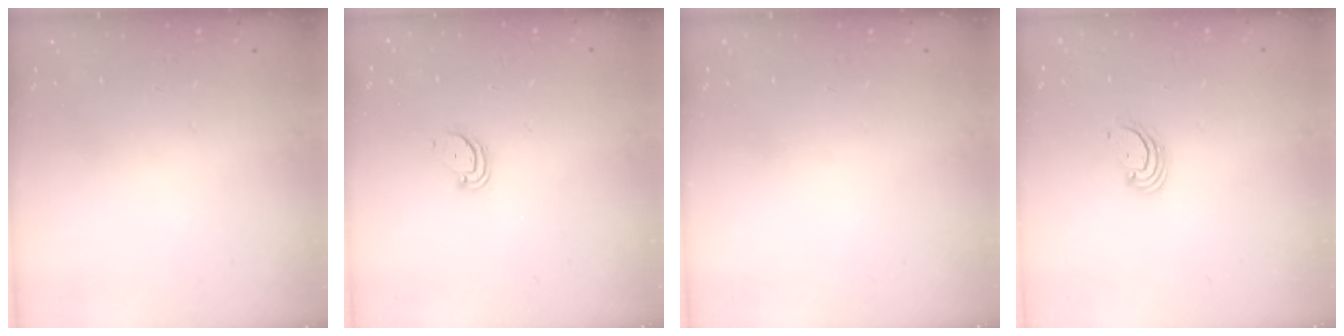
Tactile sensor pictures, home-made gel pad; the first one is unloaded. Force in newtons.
{"total": 2.6, "press": 2.6, "slide": 0.2}
{"total": 0.0}
{"total": 2.6, "press": 2.6, "slide": 0.3}